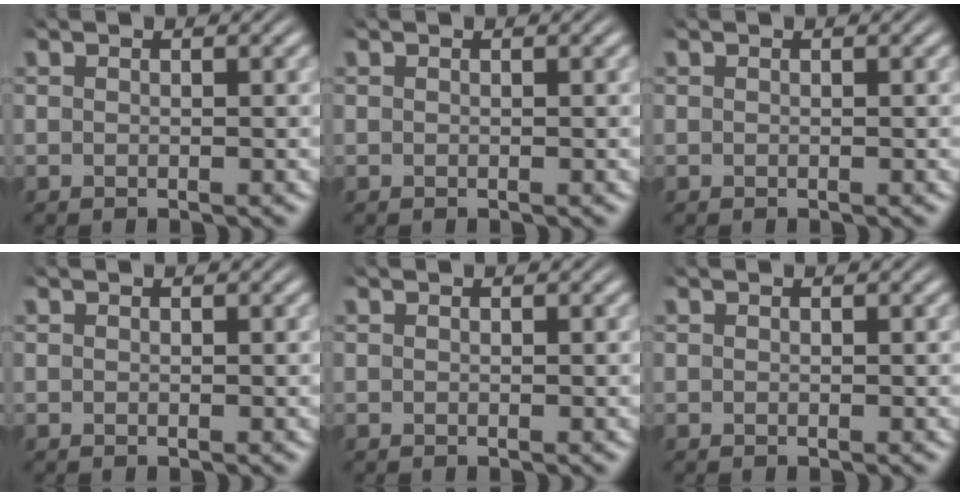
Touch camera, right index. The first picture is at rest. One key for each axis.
{"total": 0.0}
{"total": 0.0}
{"total": 0.0}
{"total": 0.0}
{"total": 0.0}